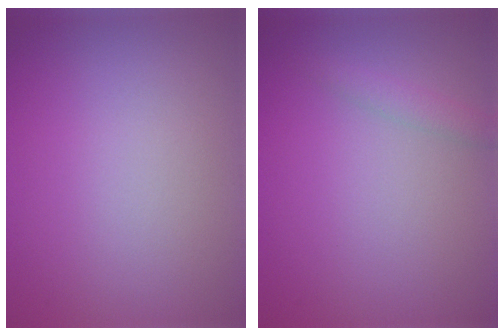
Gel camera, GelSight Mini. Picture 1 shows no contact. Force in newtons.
{"total": 1.2, "press": 1.2, "slide": 0.2}